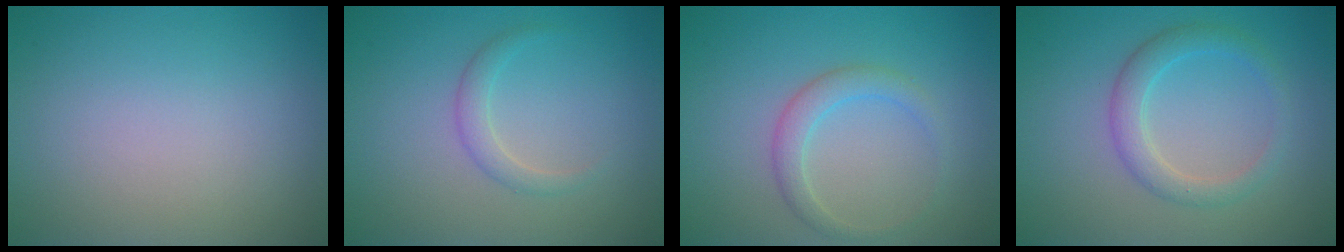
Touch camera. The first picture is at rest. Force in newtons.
{"total": 1.5, "press": 1.5, "slide": 0.1}
{"total": 2.1, "press": 2.1, "slide": 0.1}
{"total": 2.8, "press": 2.8, "slide": 0.3}